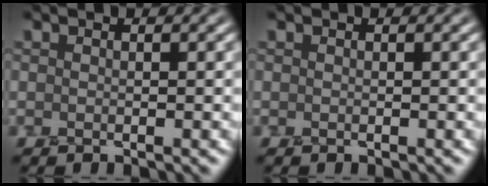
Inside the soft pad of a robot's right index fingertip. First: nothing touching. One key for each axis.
{"total": 0.0}